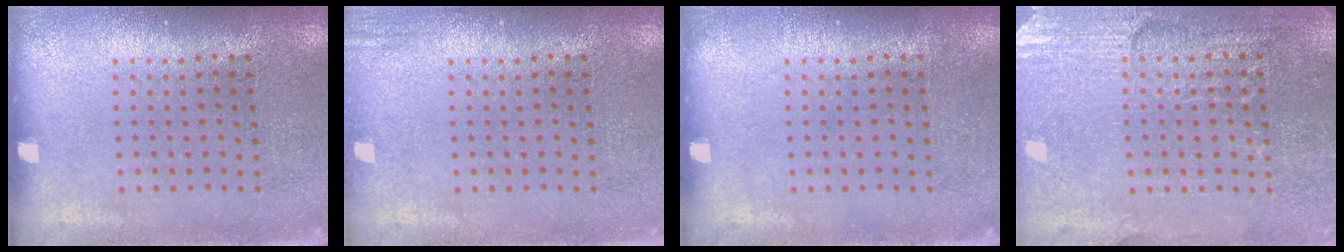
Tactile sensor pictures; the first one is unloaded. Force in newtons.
{"total": 0.9, "press": 0.9, "slide": 0.1}
{"total": 0.0}
{"total": 3.1, "press": 3.1, "slide": 0.3}